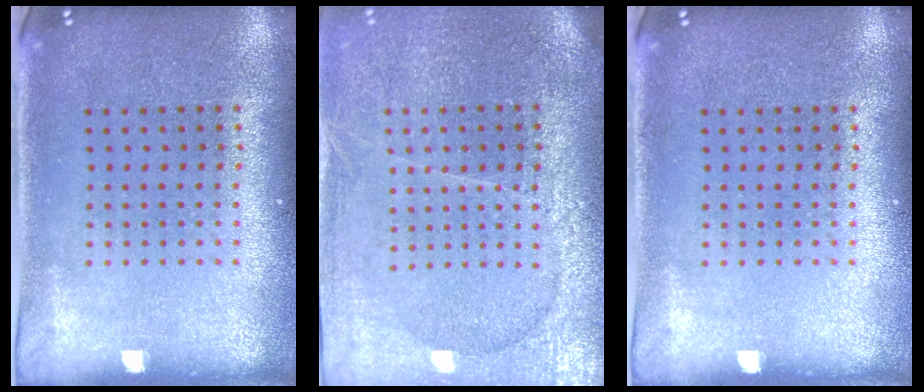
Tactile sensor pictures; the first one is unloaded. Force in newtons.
{"total": 3.6, "press": 3.3, "slide": 1.6}
{"total": 0.0}